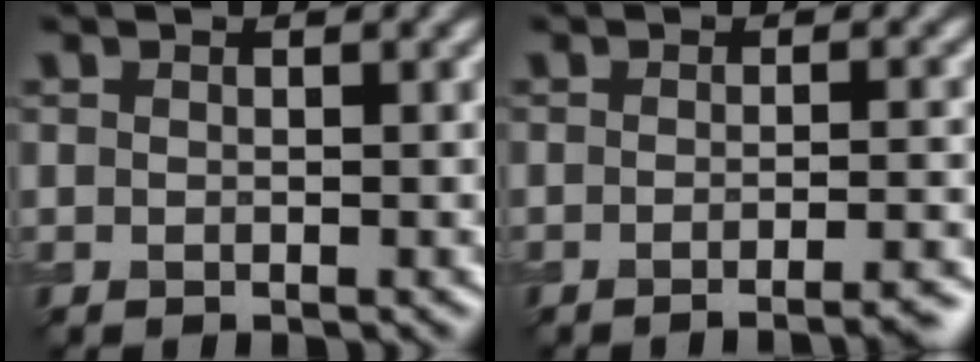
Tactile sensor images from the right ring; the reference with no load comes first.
{"total": 4.1, "force": [-2.9, 1.0, 2.7], "torque": [-0.020, 0.010, -0.036]}